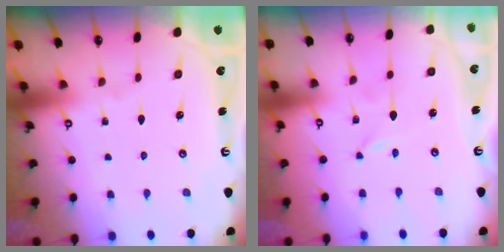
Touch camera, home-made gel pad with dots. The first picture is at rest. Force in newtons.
{"total": 0.0}